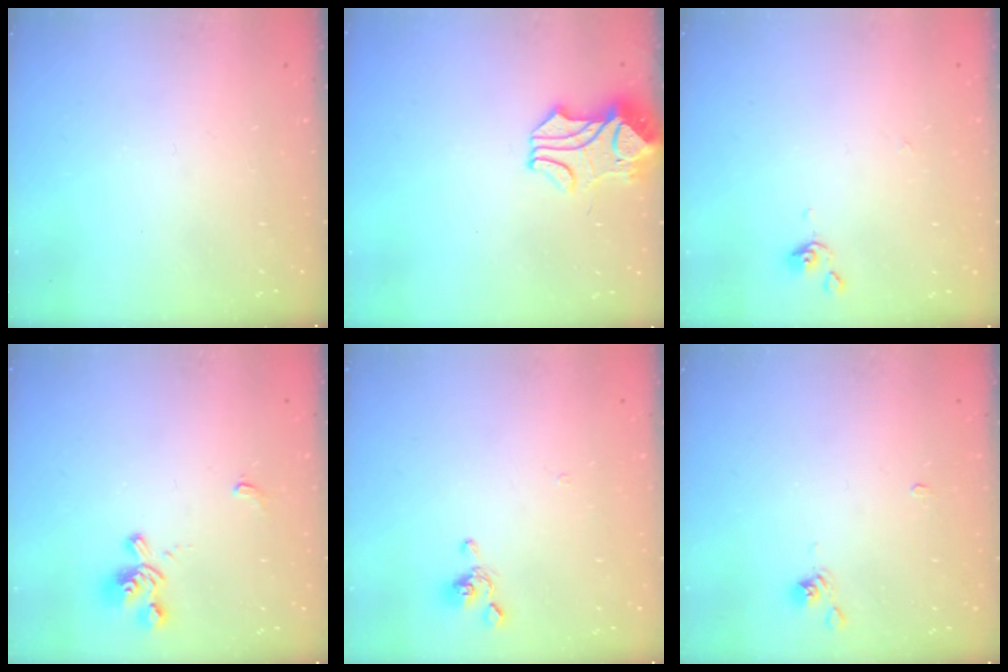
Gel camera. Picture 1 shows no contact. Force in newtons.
{"total": 2.4, "press": 2.2, "slide": 1.1}
{"total": 0.0}
{"total": 1.7, "press": 1.0, "slide": 1.3}
{"total": 1.5, "press": 1.3, "slide": 0.7}
{"total": 2.3, "press": 2.3, "slide": 0.6}